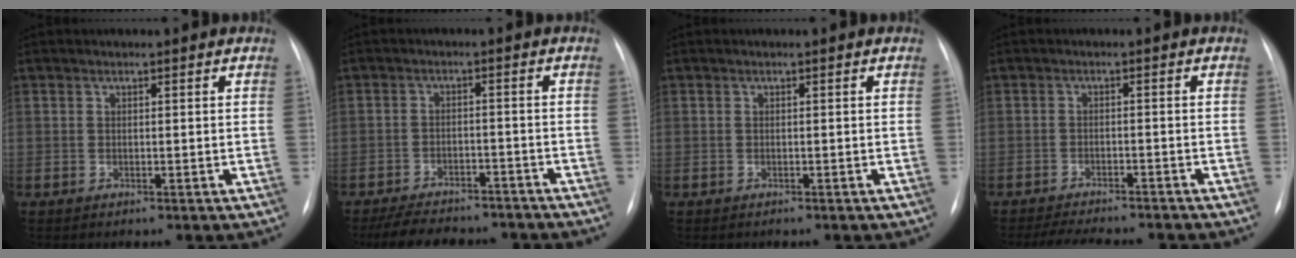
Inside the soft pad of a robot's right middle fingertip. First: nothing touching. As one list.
[{"total": 12.1, "force": [-10.7, 4.0, 4.1], "torque": [-0.070, 0.006, -0.146]}, {"total": 0.0}, {"total": 9.6, "force": [-8.7, 1.6, 3.6], "torque": [-0.055, -0.004, -0.121]}]